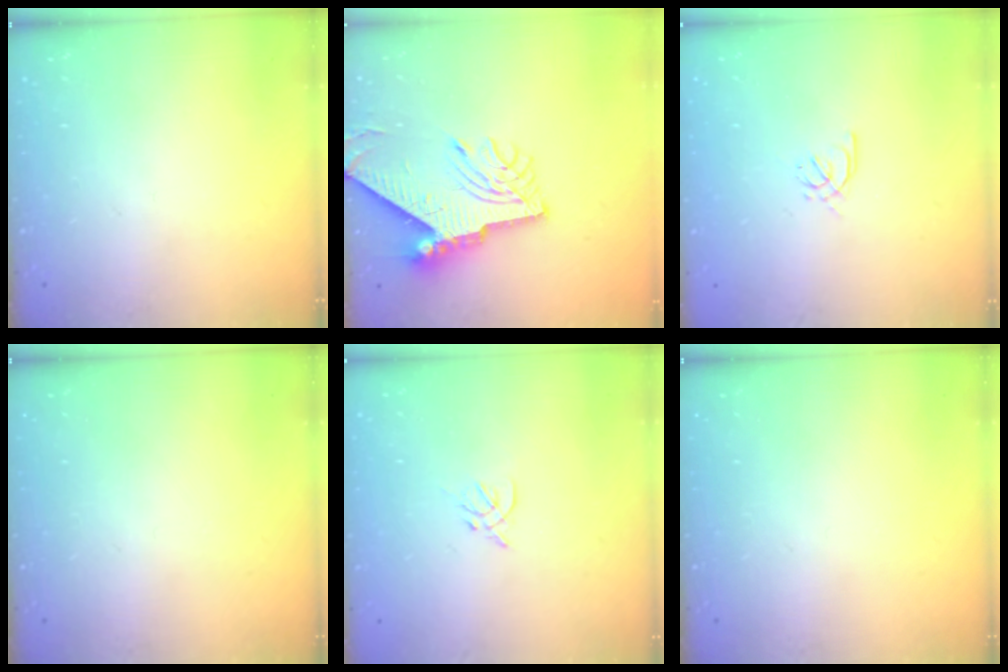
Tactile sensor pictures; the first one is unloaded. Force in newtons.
{"total": 12.3, "press": 12.2, "slide": 1.2}
{"total": 2.4, "press": 2.4, "slide": 0.6}
{"total": 0.0}
{"total": 3.2, "press": 3.1, "slide": 0.7}
{"total": 0.0}